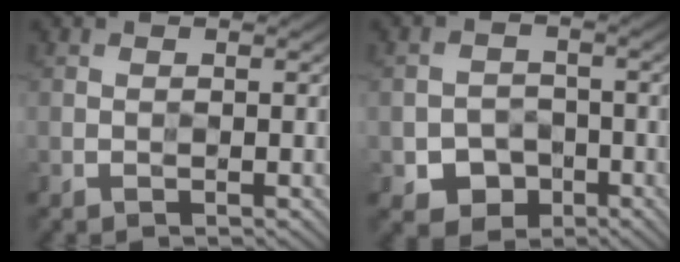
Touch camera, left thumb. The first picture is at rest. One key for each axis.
{"total": 4.6, "fx": -2.2, "fy": 3.5, "fz": 1.8, "tx": -0.028, "ty": -0.006, "tz": -0.040}